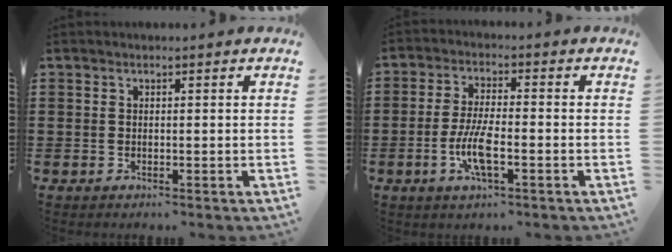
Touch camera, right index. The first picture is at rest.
{"total": 6.6, "force": [-2.2, 1.8, 6.0], "torque": [-0.133, -0.009, -0.045]}